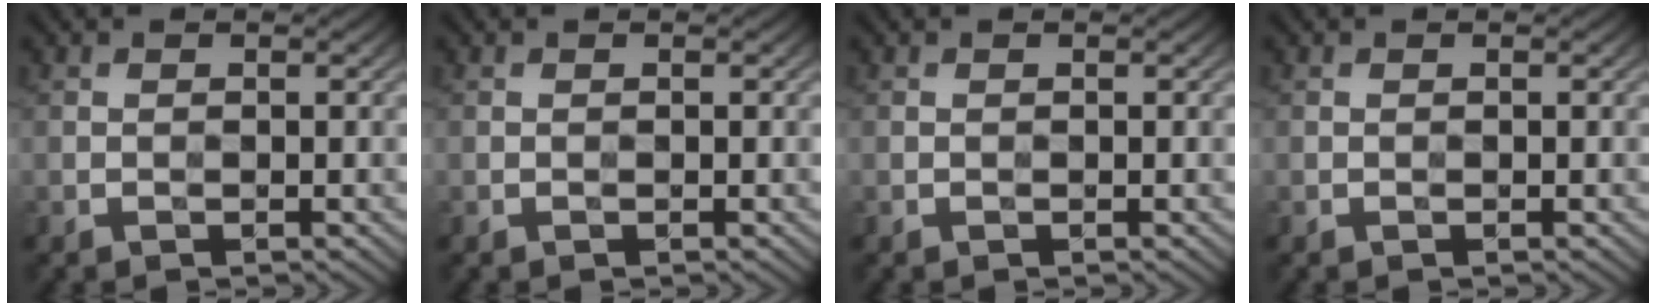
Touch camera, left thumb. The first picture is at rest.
{"total": 0.0}
{"total": 0.0}
{"total": 0.0}